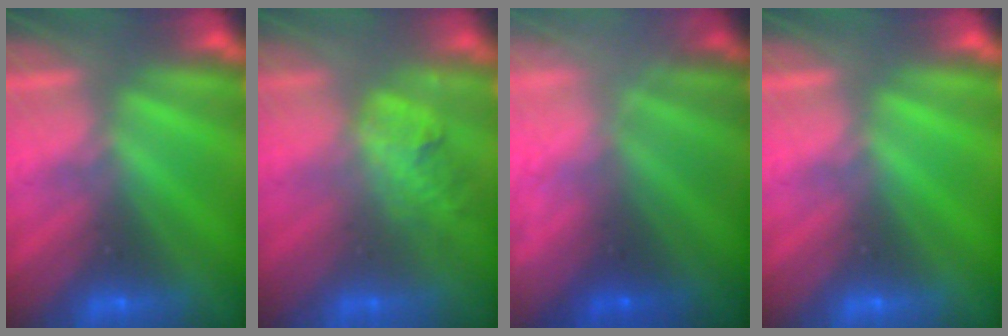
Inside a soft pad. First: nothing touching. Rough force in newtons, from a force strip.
{"total": 1.8}
{"total": 5.6}
{"total": 0.0}